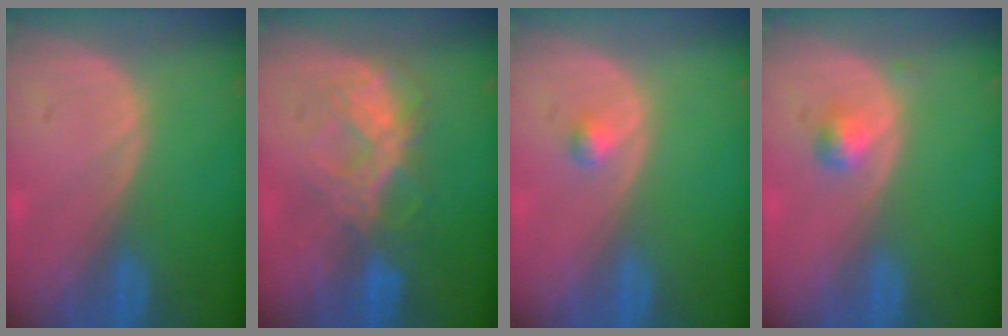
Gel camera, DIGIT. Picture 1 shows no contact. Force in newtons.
{"total": 6.8, "press": 6.7, "slide": 1.2}
{"total": 1.1, "press": 1.1, "slide": 0.1}
{"total": 2.0, "press": 2.0, "slide": 0.2}